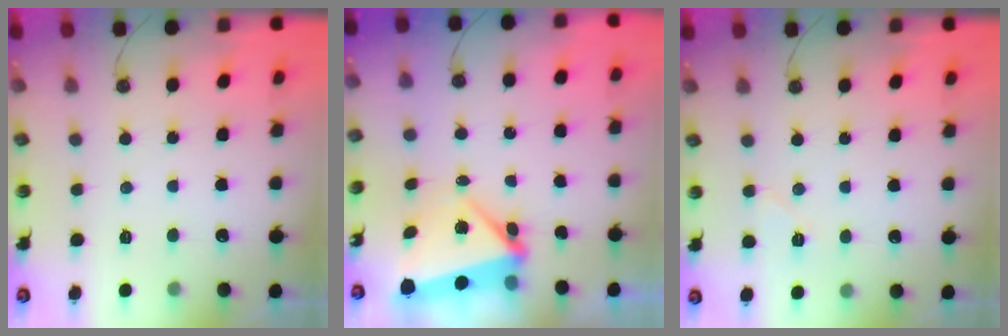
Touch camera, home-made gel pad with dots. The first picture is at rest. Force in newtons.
{"total": 6.0, "press": 5.1, "slide": 3.1}
{"total": 5.6, "press": 5.3, "slide": 1.7}